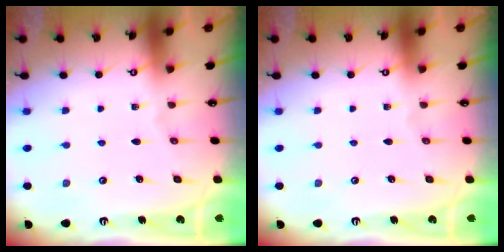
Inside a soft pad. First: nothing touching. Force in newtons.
{"total": 0.0}